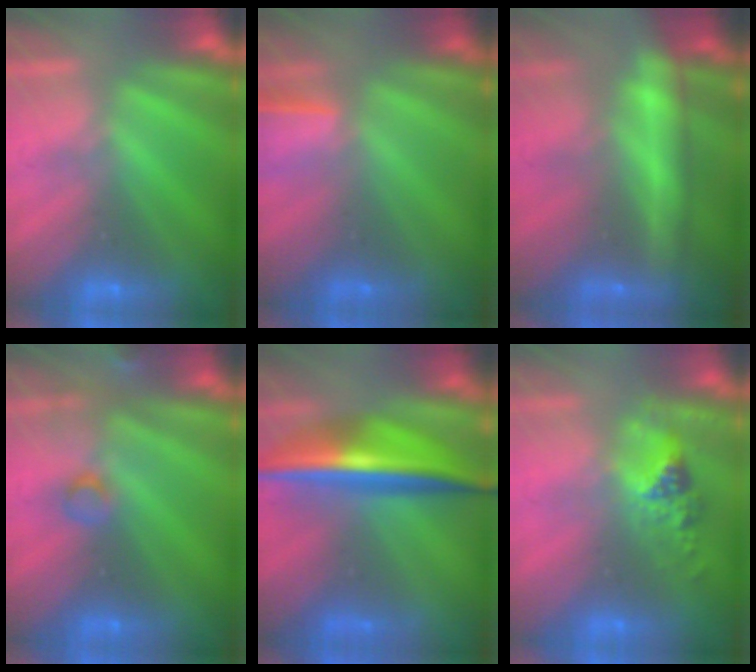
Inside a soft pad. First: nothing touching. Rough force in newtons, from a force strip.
{"total": 1.4}
{"total": 6.8}
{"total": 2.9}
{"total": 7.2}
{"total": 2.5}